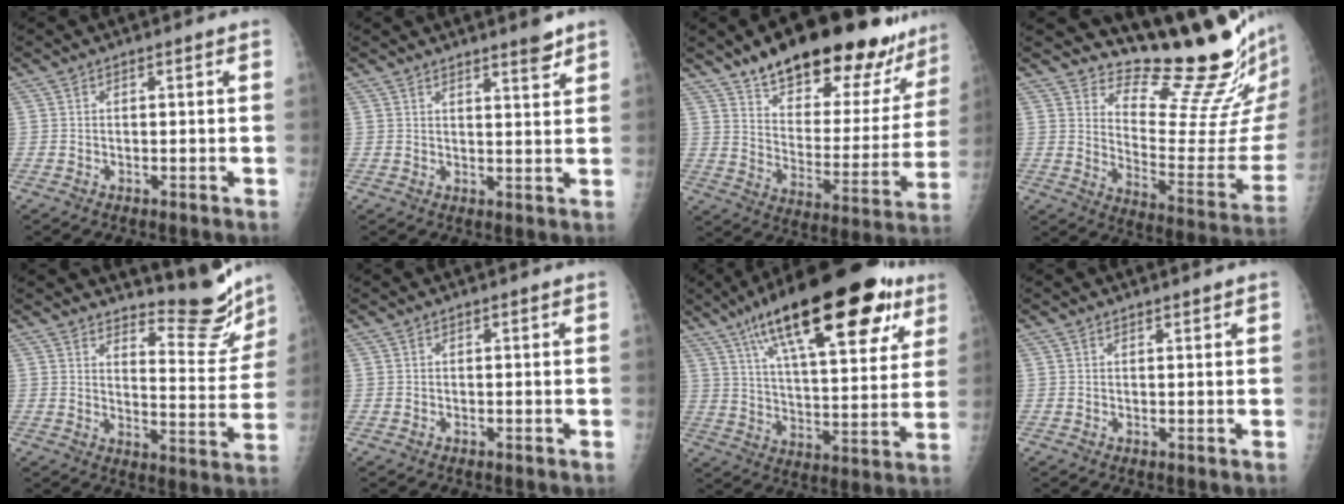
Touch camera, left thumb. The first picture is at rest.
{"total": 3.6, "force": [2.9, 0.4, 2.1], "torque": [-0.023, -0.025, 0.042]}
{"total": 27.2, "force": [21.3, 10.3, 13.5], "torque": [-0.150, -0.090, 0.299]}
{"total": 20.0, "force": [17.4, 3.0, 9.4], "torque": [-0.098, -0.184, 0.241]}
{"total": 11.6, "force": [10.9, 2.3, 3.2], "torque": [-0.018, -0.116, 0.147]}
{"total": 0.0}
{"total": 28.9, "force": [16.1, 10.0, 21.8], "torque": [-0.312, -0.021, 0.250]}
{"total": 0.8, "force": [0.7, 0.1, 0.2], "torque": [-0.003, -0.006, 0.013]}